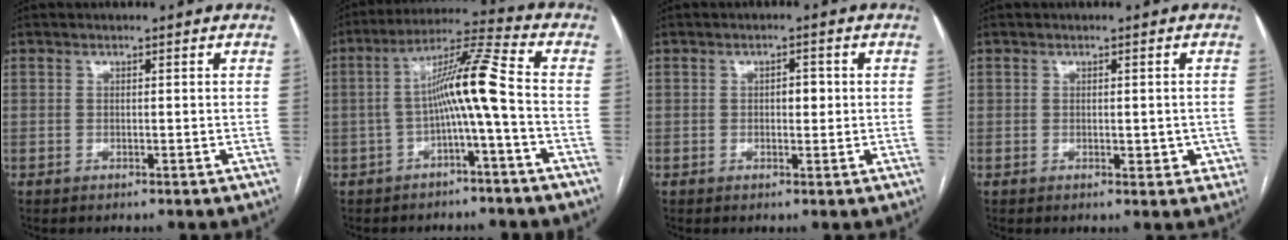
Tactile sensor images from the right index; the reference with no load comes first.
{"total": 9.3, "force": [-1.7, -0.7, 9.1], "torque": [-0.156, 0.029, -0.031]}
{"total": 2.0, "force": [0.1, 1.1, 1.7], "torque": [-0.022, 0.005, 0.001]}
{"total": 3.1, "force": [-0.4, 1.9, 2.3], "torque": [-0.019, 0.011, 0.003]}